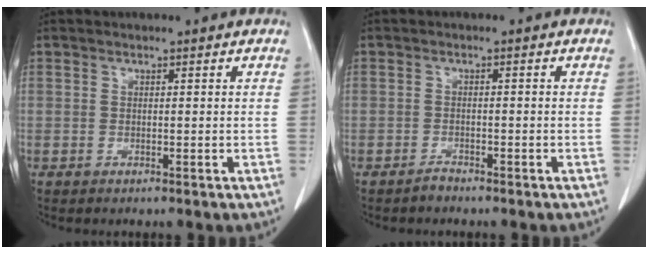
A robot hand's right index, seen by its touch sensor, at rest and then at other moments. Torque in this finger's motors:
{"motor_torque": [-0.28, -0.09, -0.09, -0.05]}